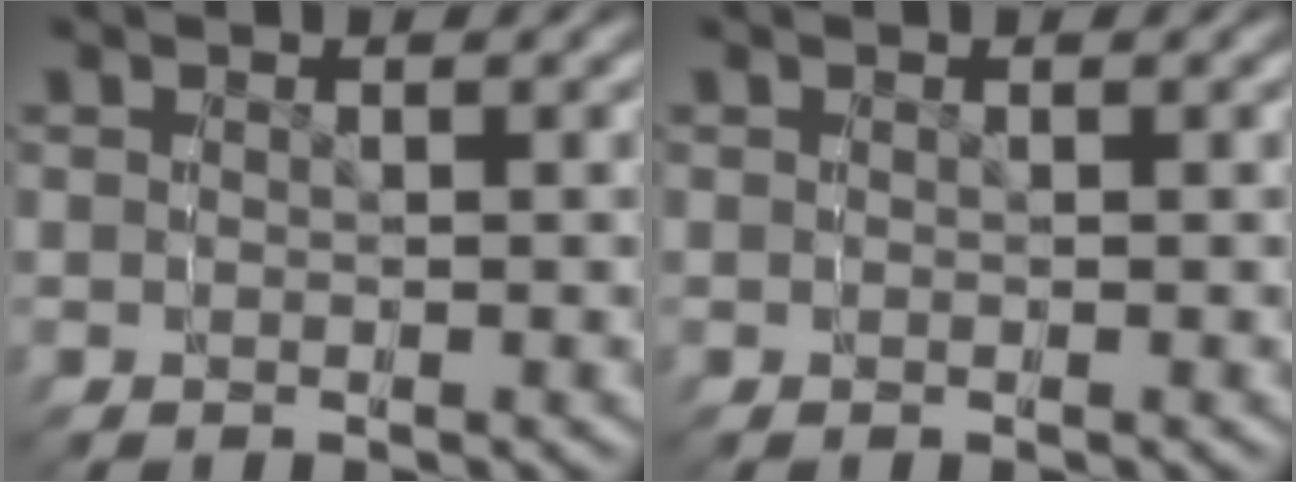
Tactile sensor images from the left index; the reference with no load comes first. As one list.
[{"total": 0.0}]